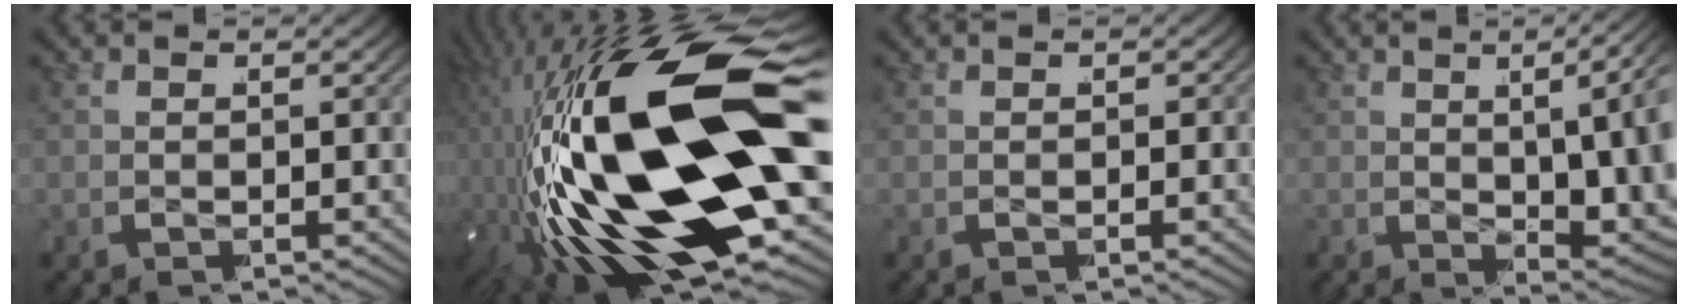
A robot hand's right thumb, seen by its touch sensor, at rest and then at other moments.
{"total": 27.8, "force": [-3.7, 12.1, 24.7], "torque": [-0.489, -0.028, -0.032]}
{"total": 0.9, "force": [-0.3, 0.7, 0.5], "torque": [-0.008, -0.006, -0.003]}
{"total": 8.5, "force": [-0.6, 3.5, 7.8], "torque": [-0.112, -0.005, 0.003]}